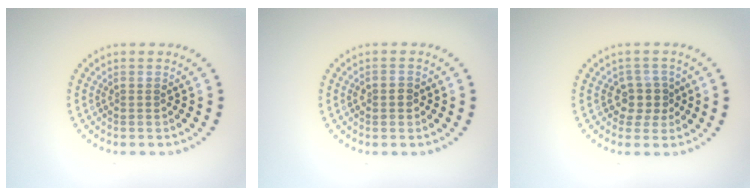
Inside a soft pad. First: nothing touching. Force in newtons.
{"total": 1.4, "press": 1.3, "slide": 0.4}
{"total": 2.5, "press": 2.0, "slide": 1.4}